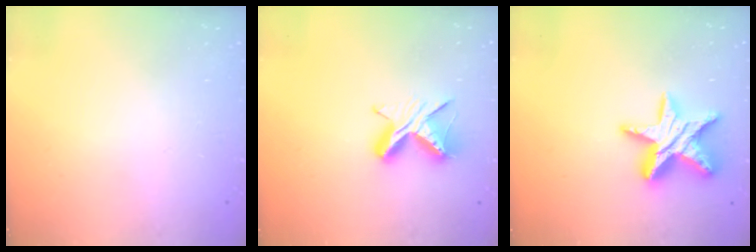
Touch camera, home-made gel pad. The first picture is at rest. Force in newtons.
{"total": 9.2, "press": 9.2, "slide": 1.0}
{"total": 16.3, "press": 16.3, "slide": 0.9}